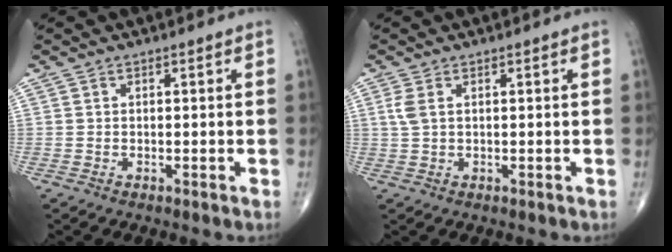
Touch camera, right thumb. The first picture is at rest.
{"total": 2.3, "force": [0.7, 1.0, 1.9], "torque": [-0.054, 0.008, 0.020]}